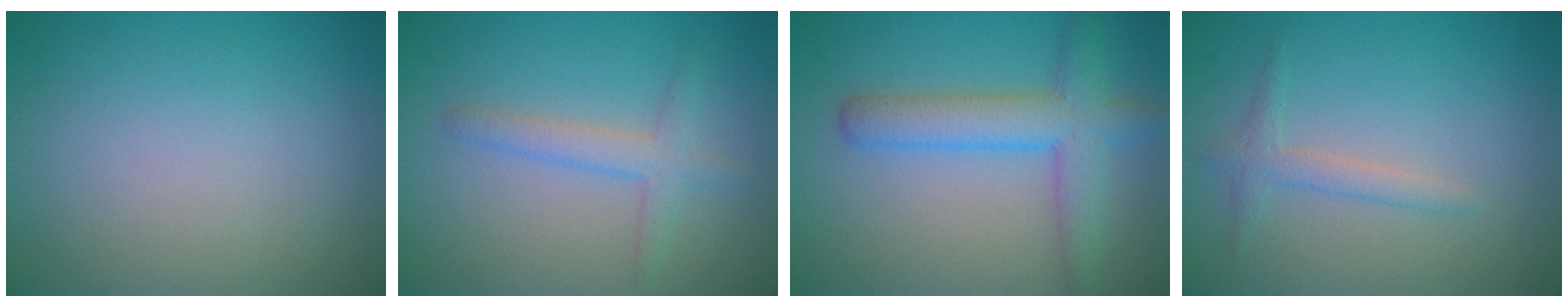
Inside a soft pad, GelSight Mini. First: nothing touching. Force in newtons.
{"total": 2.4, "press": 2.4, "slide": 0.1}
{"total": 4.9, "press": 4.9, "slide": 0.3}
{"total": 1.7, "press": 1.7, "slide": 0.1}